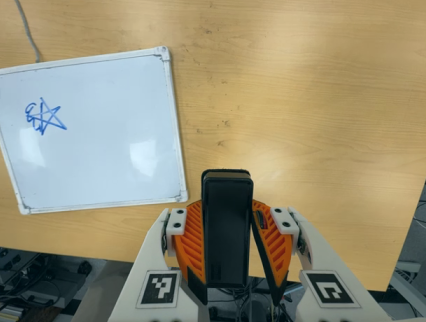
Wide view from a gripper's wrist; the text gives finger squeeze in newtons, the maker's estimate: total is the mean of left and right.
{"total": 5.9, "left": 4.2, "right": 7.6}